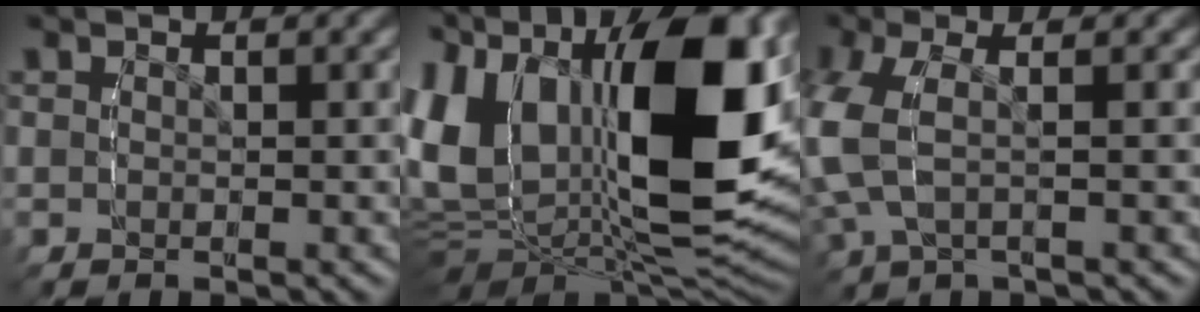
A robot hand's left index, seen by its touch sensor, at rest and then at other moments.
{"total": 22.6, "force": [-0.1, 15.1, 16.8], "torque": [-0.319, -0.041, 0.008]}
{"total": 6.6, "force": [-0.1, 4.7, 4.7], "torque": [-0.128, 0.003, -0.009]}